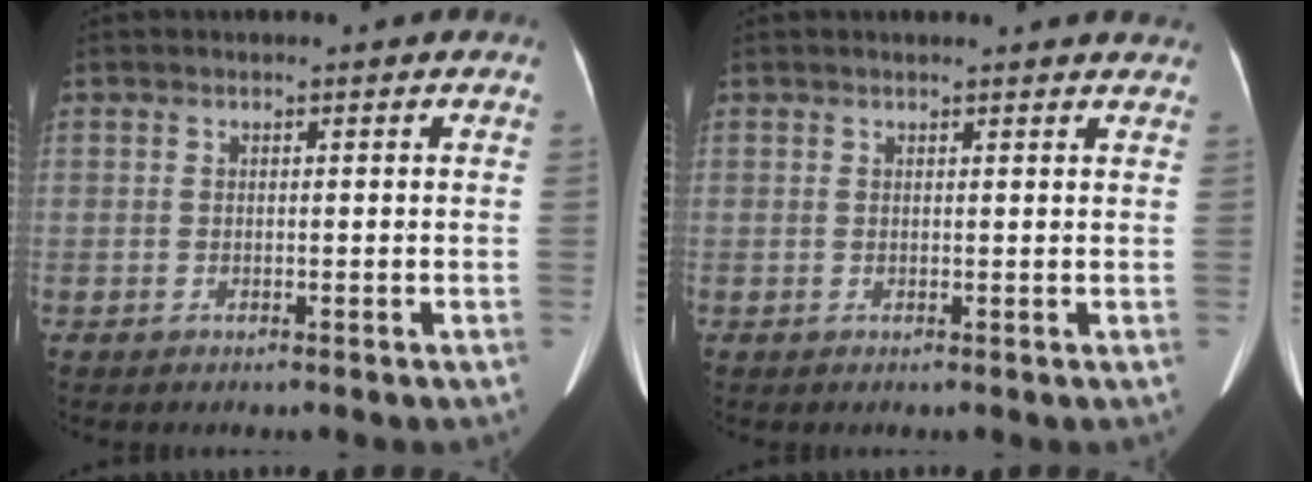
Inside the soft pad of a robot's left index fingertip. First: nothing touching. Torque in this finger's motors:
{"motor_torque": [0.17, -1.36, -0.02, 0.03]}